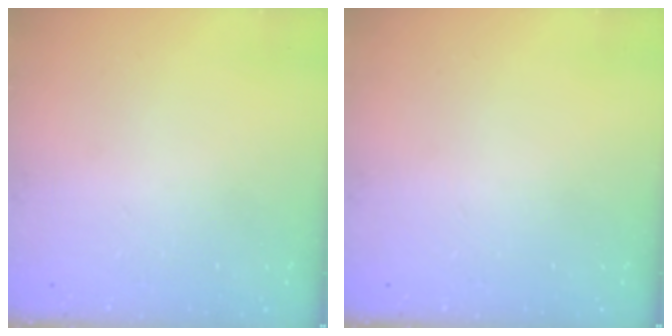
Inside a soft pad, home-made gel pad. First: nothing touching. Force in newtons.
{"total": 0.0}